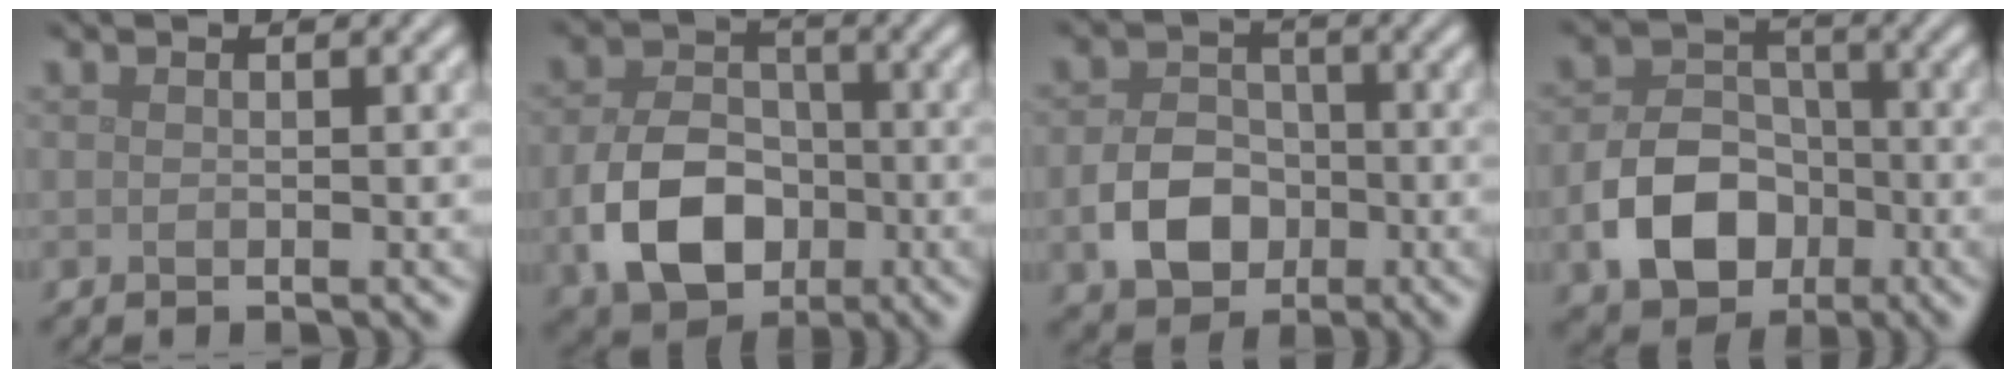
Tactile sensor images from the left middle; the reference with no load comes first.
{"total": 7.9, "force": [-2.4, 5.7, 4.9], "torque": [-0.100, -0.009, -0.043]}
{"total": 5.0, "force": [-1.6, 3.8, 2.8], "torque": [-0.050, 0.000, -0.032]}
{"total": 7.1, "force": [-2.5, 5.2, 4.0], "torque": [-0.075, -0.006, -0.045]}